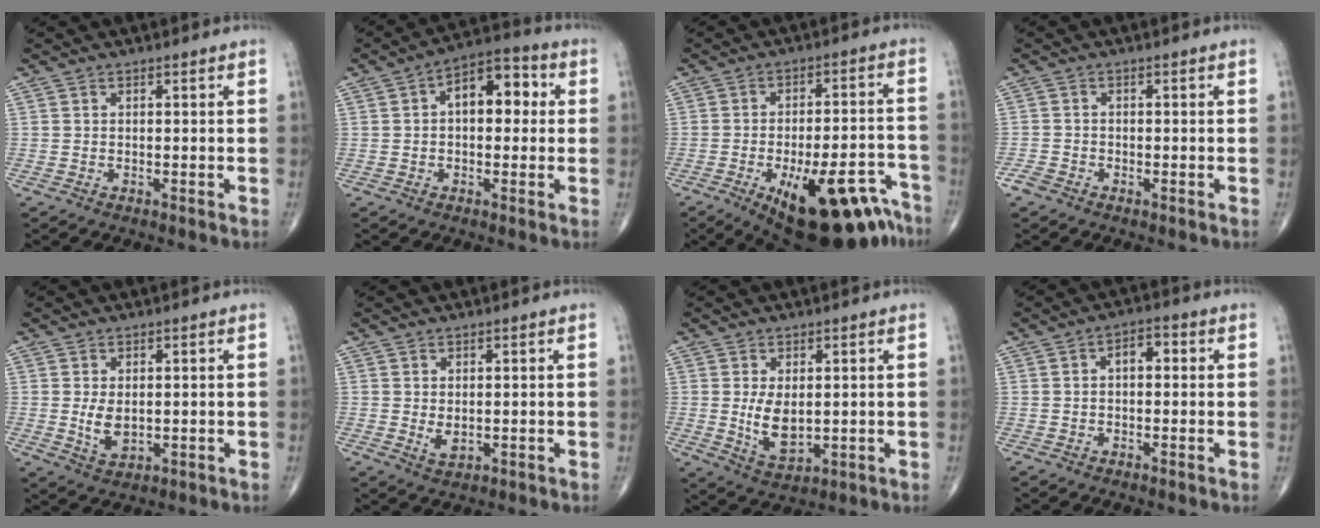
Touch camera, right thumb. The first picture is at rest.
{"total": 9.9, "force": [1.4, 5.8, 7.9], "torque": [-0.090, 0.029, 0.012]}
{"total": 21.0, "force": [-12.8, 7.6, 14.8], "torque": [-0.133, 0.065, -0.175]}
{"total": 1.8, "force": [-1.2, 1.2, 0.6], "torque": [-0.011, 0.002, -0.027]}
{"total": 4.1, "force": [0.3, 2.4, 3.3], "torque": [-0.057, -0.013, 0.015]}
{"total": 2.3, "force": [0.2, 1.3, 1.9], "torque": [-0.032, -0.007, 0.011]}
{"total": 6.5, "force": [0.5, 3.6, 5.4], "torque": [-0.087, -0.019, 0.024]}
{"total": 3.5, "force": [0.4, 2.1, 2.8], "torque": [-0.031, 0.014, 0.000]}